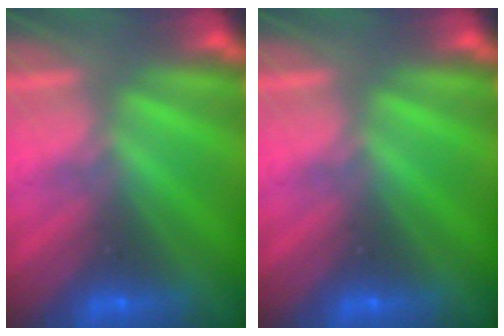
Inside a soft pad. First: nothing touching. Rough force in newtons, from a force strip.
{"total": 0.0}